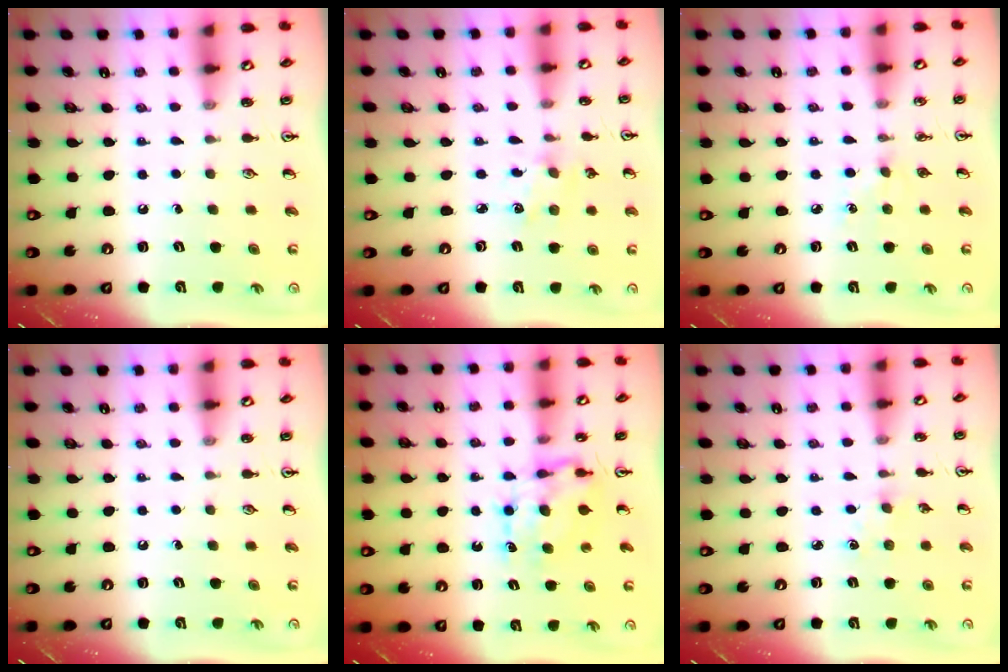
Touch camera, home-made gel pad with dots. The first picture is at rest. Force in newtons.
{"total": 2.0, "press": 2.0, "slide": 0.5}
{"total": 4.1, "press": 4.0, "slide": 0.6}
{"total": 0.0}
{"total": 7.2, "press": 7.2, "slide": 0.7}
{"total": 2.8, "press": 2.7, "slide": 0.4}